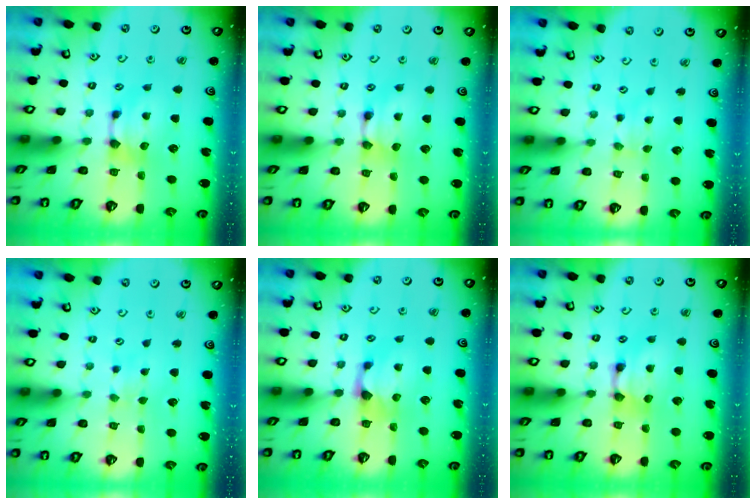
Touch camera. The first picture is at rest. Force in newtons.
{"total": 1.7, "press": 1.7, "slide": 0.1}
{"total": 1.0, "press": 0.9, "slide": 0.3}
{"total": 2.6, "press": 2.6, "slide": 0.0}
{"total": 0.6, "press": 0.2, "slide": 0.5}
{"total": 2.2, "press": 2.2, "slide": 0.1}